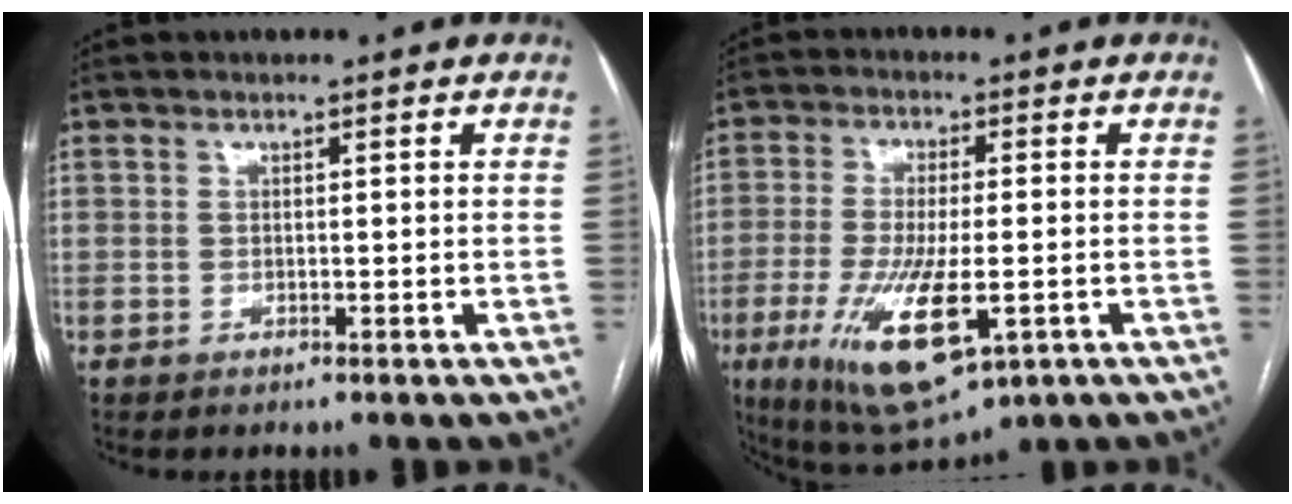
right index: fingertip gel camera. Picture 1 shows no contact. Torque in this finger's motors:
{"motor_torque": [1.53, -0.61, 0.67, 0.18]}